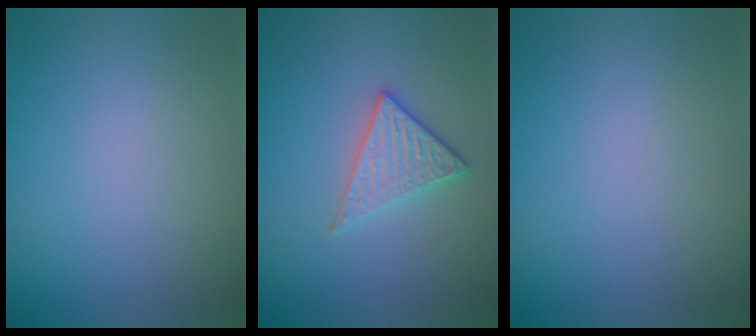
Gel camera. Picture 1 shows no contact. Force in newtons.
{"total": 2.7, "press": 2.5, "slide": 1.1}
{"total": 0.0}